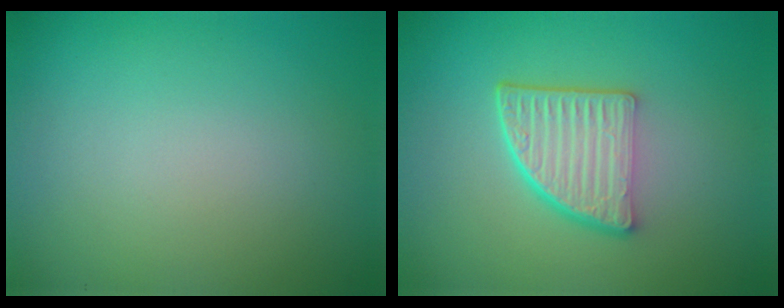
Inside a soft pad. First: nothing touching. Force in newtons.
{"total": 5.3, "press": 3.8, "slide": 3.7}